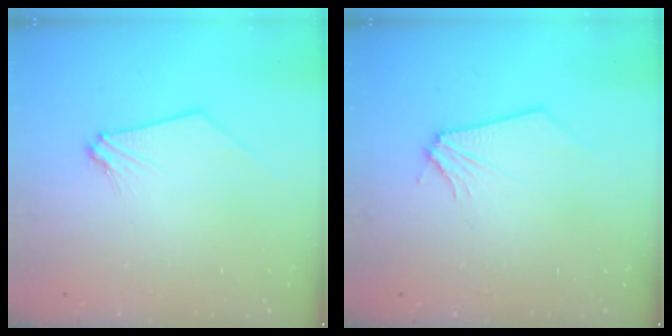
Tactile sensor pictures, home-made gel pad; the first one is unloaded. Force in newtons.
{"total": 0.0}